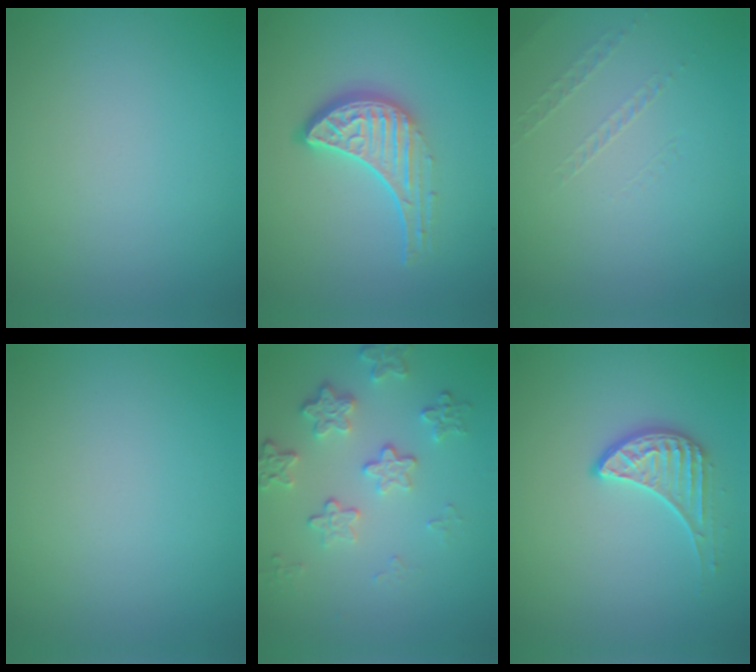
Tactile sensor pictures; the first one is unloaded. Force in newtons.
{"total": 4.6, "press": 3.3, "slide": 3.2}
{"total": 0.9, "press": 0.1, "slide": 0.9}
{"total": 0.0}
{"total": 4.0, "press": 3.1, "slide": 2.5}
{"total": 2.3, "press": 1.7, "slide": 1.5}